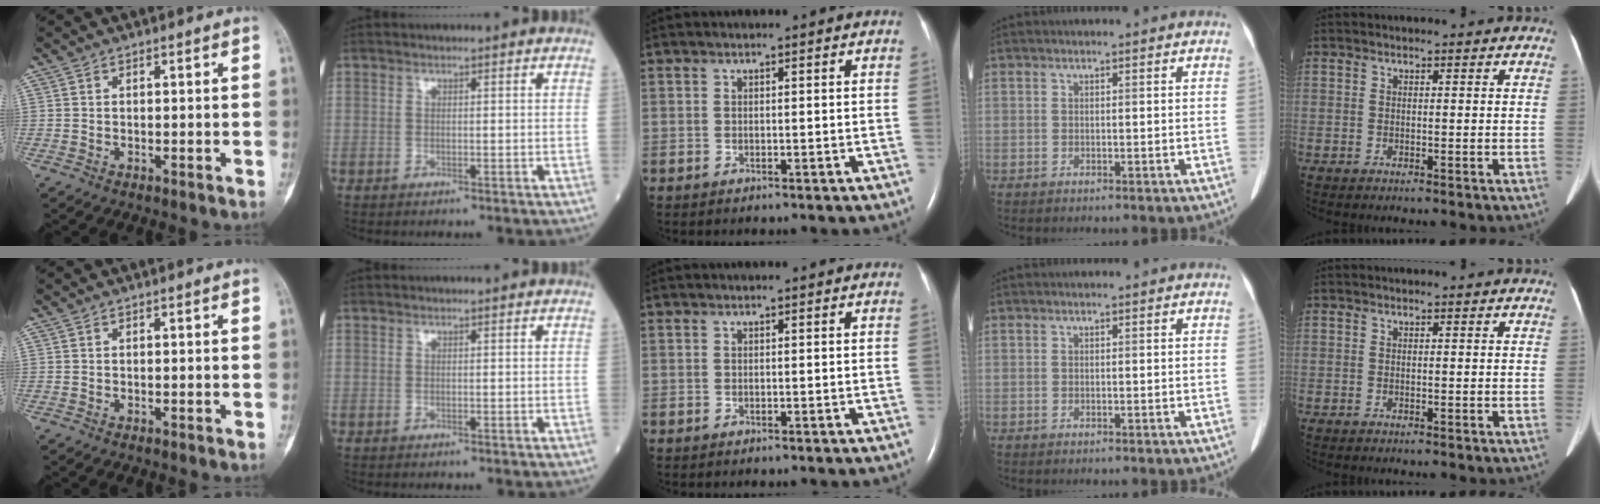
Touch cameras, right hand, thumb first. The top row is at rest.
{}